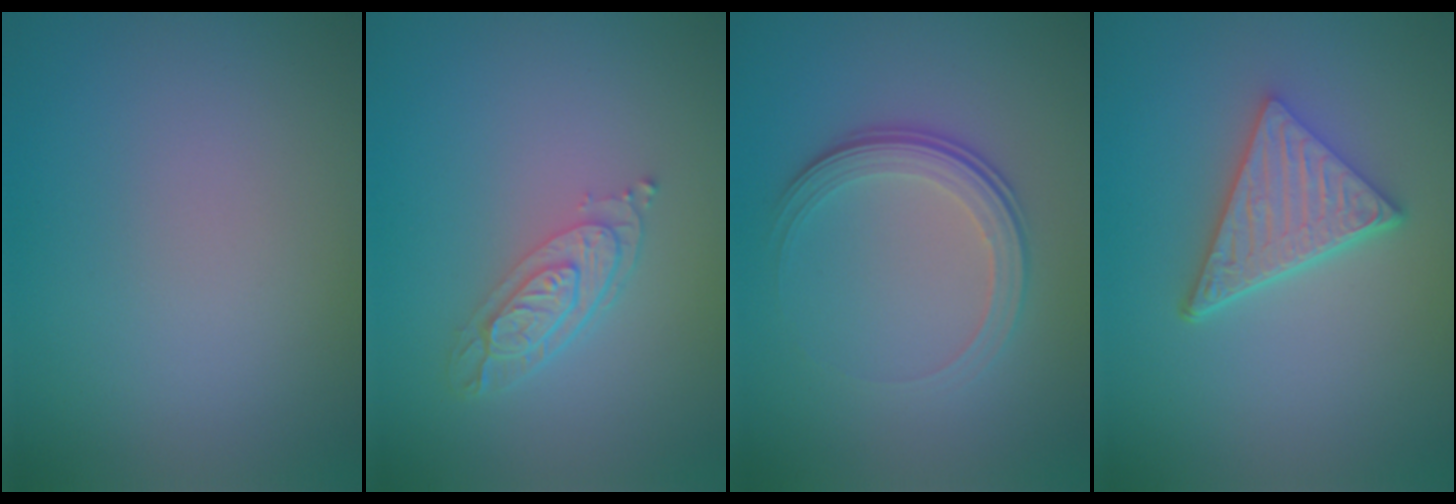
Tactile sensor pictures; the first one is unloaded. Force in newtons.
{"total": 3.6, "press": 2.7, "slide": 2.4}
{"total": 3.6, "press": 2.5, "slide": 2.5}
{"total": 4.9, "press": 3.7, "slide": 3.2}